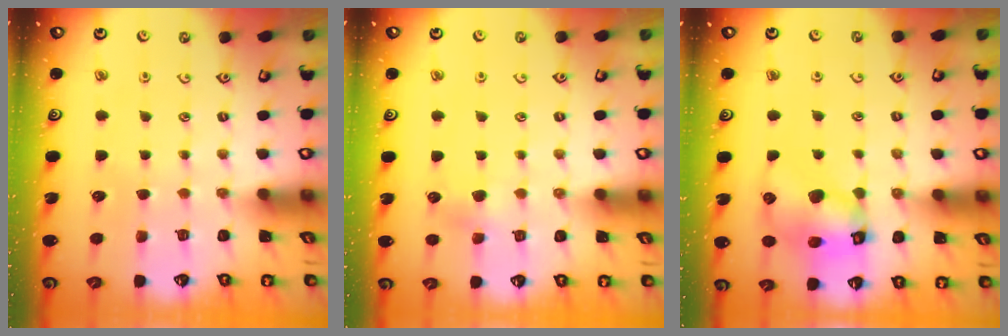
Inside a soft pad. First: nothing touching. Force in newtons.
{"total": 2.6, "press": 2.6, "slide": 0.5}
{"total": 10.7, "press": 10.6, "slide": 1.4}